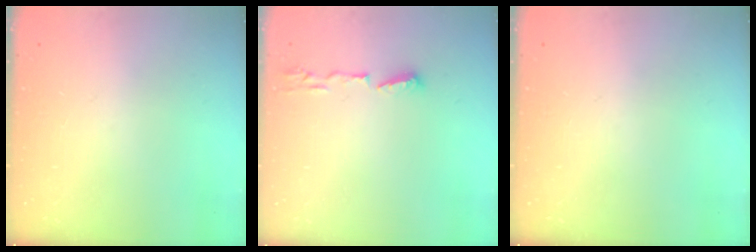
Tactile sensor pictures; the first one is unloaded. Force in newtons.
{"total": 6.0, "press": 5.8, "slide": 1.2}
{"total": 0.0}